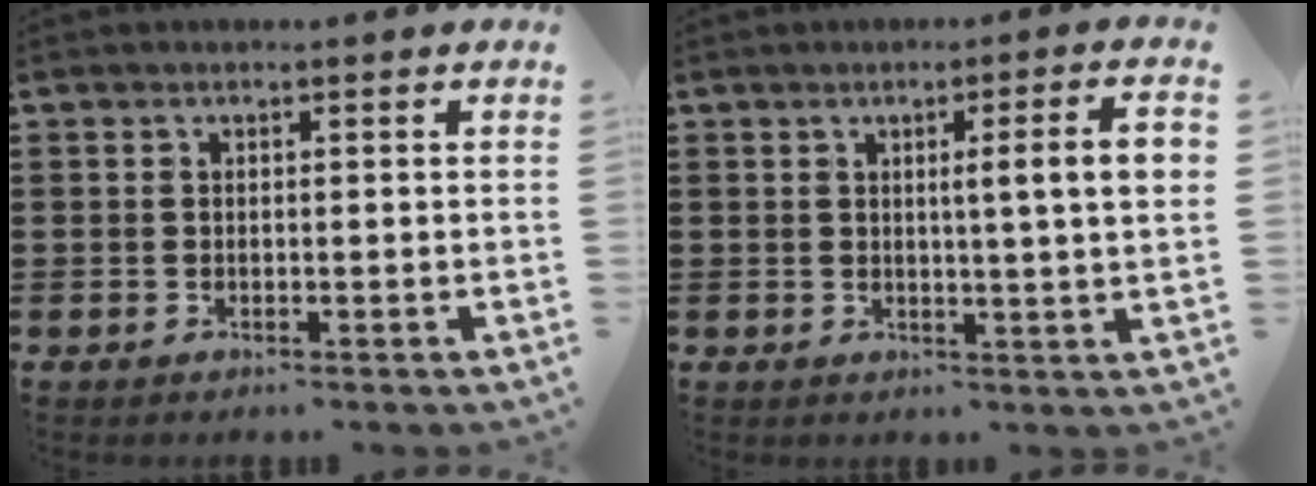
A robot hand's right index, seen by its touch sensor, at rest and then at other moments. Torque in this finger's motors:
{"motor_torque": [0.26, 0.05, 0.57, 0.06]}